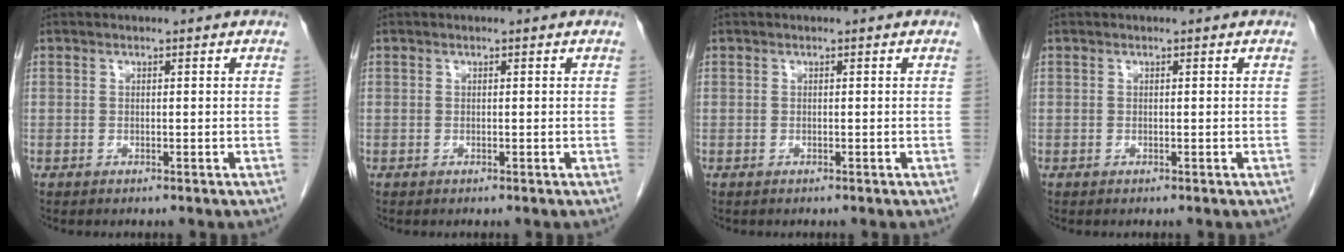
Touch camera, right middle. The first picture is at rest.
{"total": 0.0}
{"total": 0.0}
{"total": 0.0}